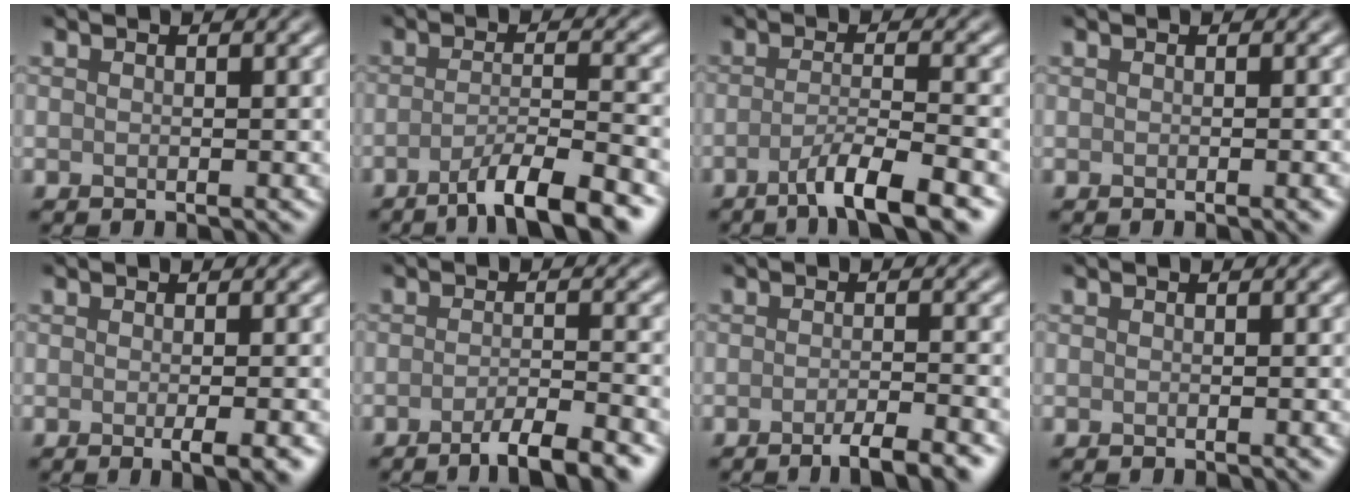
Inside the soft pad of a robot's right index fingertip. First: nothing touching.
{"total": 7.0, "force": [-4.5, 1.4, 5.2], "torque": [-0.069, 0.005, -0.075]}
{"total": 5.7, "force": [-3.3, 0.9, 4.6], "torque": [-0.066, 0.003, -0.064]}
{"total": 1.5, "force": [-0.4, 0.4, 1.4], "torque": [-0.011, 0.000, -0.007]}
{"total": 3.2, "force": [-0.8, 0.8, 3.0], "torque": [-0.031, -0.002, -0.012]}
{"total": 4.7, "force": [-3.0, 0.9, 3.5], "torque": [-0.048, 0.004, -0.052]}
{"total": 4.0, "force": [-2.5, 0.8, 3.0], "torque": [-0.038, 0.000, -0.045]}
{"total": 0.9, "force": [-0.2, 0.2, 0.9], "torque": [-0.006, 0.000, -0.004]}